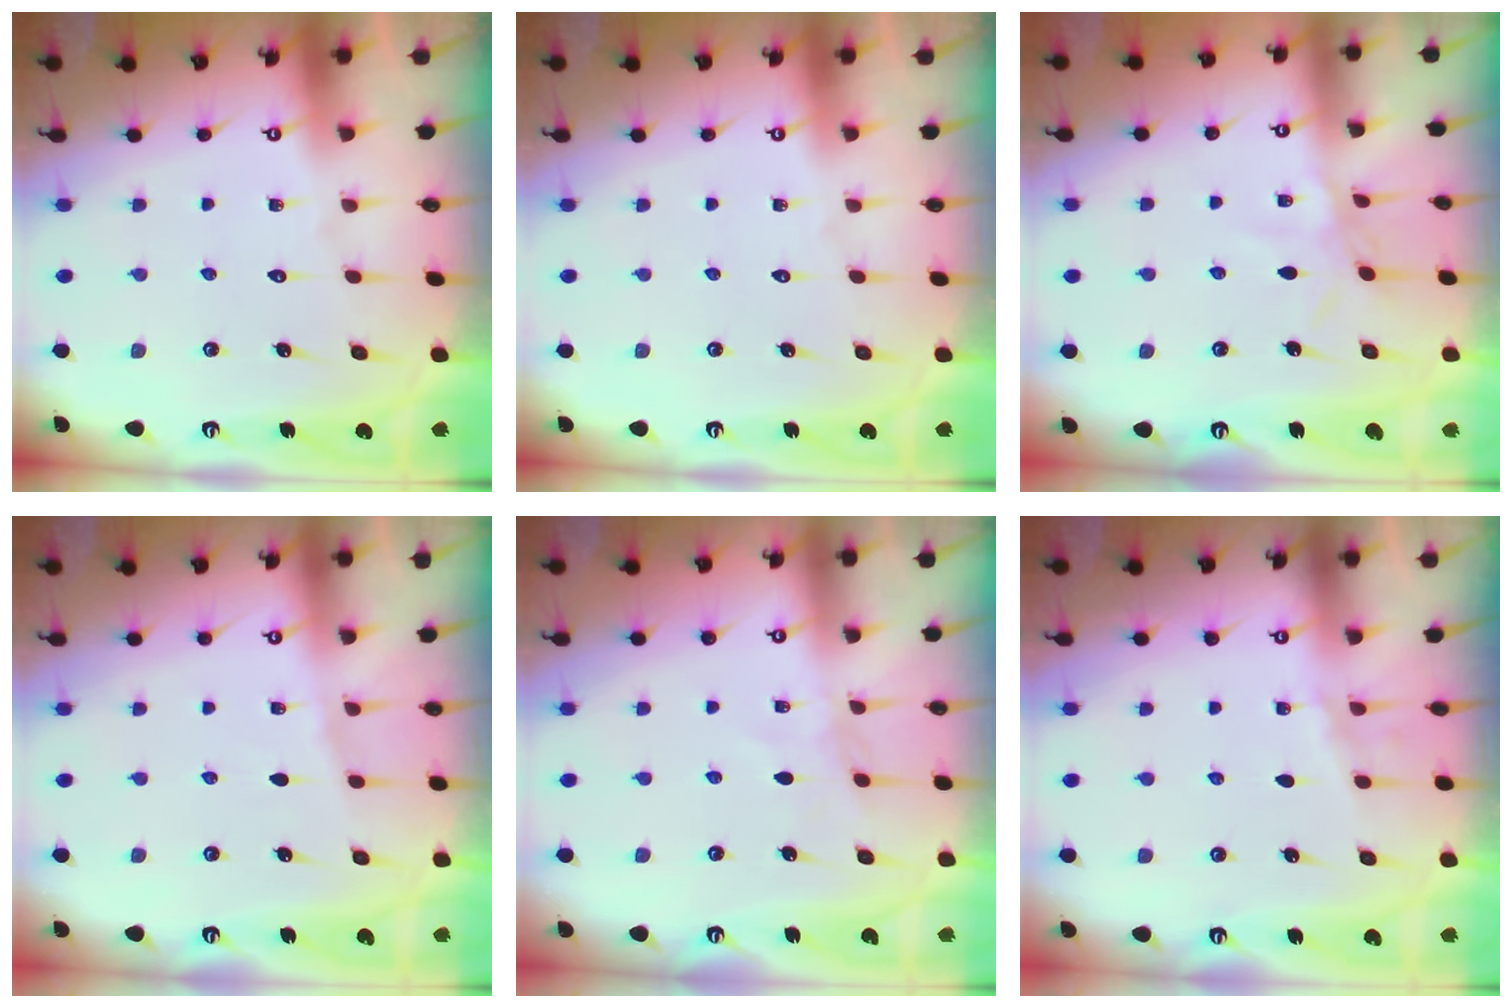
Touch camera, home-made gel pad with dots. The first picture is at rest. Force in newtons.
{"total": 0.0}
{"total": 4.0, "press": 3.9, "slide": 0.5}
{"total": 3.0, "press": 2.9, "slide": 0.4}
{"total": 4.2, "press": 4.2, "slide": 0.6}
{"total": 4.3, "press": 3.5, "slide": 2.5}